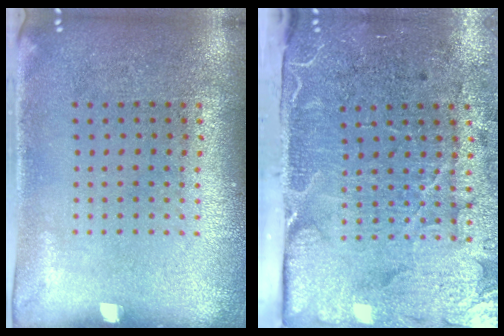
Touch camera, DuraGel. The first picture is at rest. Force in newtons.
{"total": 5.0, "press": 4.0, "slide": 3.1}